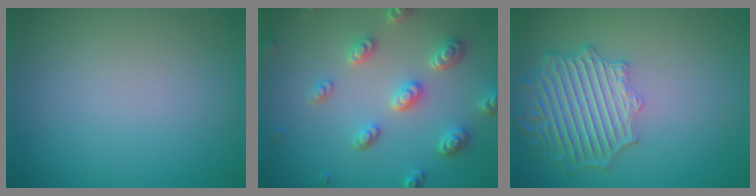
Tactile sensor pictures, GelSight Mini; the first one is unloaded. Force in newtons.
{"total": 4.7, "press": 3.8, "slide": 2.8}
{"total": 6.2, "press": 5.0, "slide": 3.7}